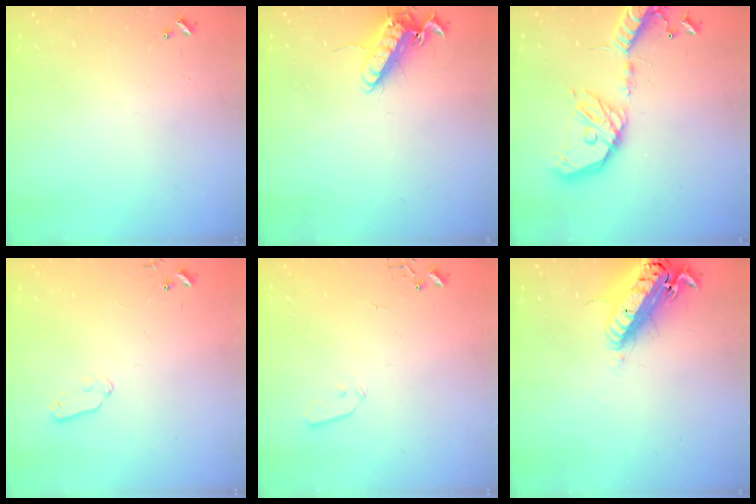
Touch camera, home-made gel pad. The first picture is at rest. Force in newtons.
{"total": 13.5, "press": 13.5, "slide": 1.2}
{"total": 20.9, "press": 20.5, "slide": 3.9}
{"total": 5.9, "press": 5.9, "slide": 0.8}
{"total": 3.5, "press": 3.4, "slide": 0.6}
{"total": 19.3, "press": 18.8, "slide": 4.3}